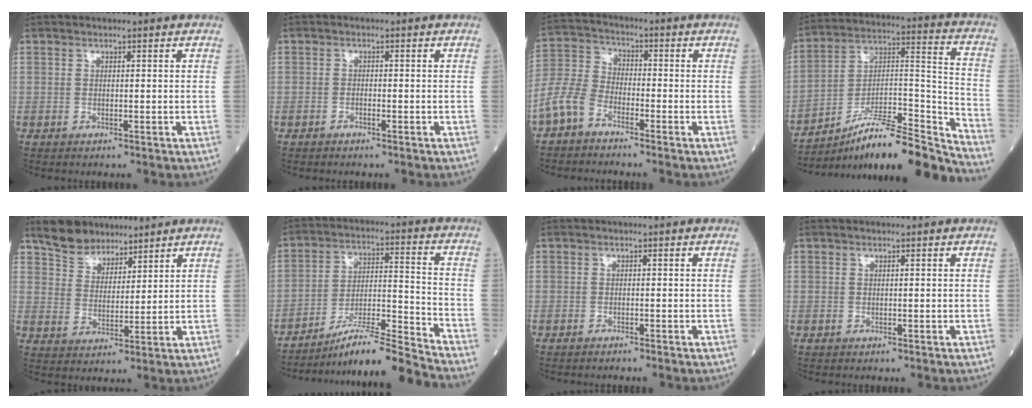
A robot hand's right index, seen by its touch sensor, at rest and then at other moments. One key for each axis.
{"total": 0.7, "fx": -0.6, "fy": 0.2, "fz": 0.3, "tx": -0.008, "ty": 0.001, "tz": -0.012}
{"total": 6.7, "fx": -4.6, "fy": 3.3, "fz": 3.6, "tx": -0.101, "ty": 0.002, "tz": -0.107}
{"total": 19.4, "fx": -17.1, "fy": -0.2, "fz": 9.2, "tx": -0.136, "ty": 0.032, "tz": -0.286}
{"total": 7.1, "fx": 5.9, "fy": 3.5, "fz": 1.5, "tx": -0.034, "ty": 0.017, "tz": 0.114}
{"total": 13.1, "fx": -11.9, "fy": -2.7, "fz": 4.8, "tx": -0.072, "ty": 0.012, "tz": -0.208}
{"total": 1.5, "fx": -1.3, "fy": -0.2, "fz": 0.6, "tx": -0.008, "ty": 0.002, "tz": -0.017}
{"total": 0.0}